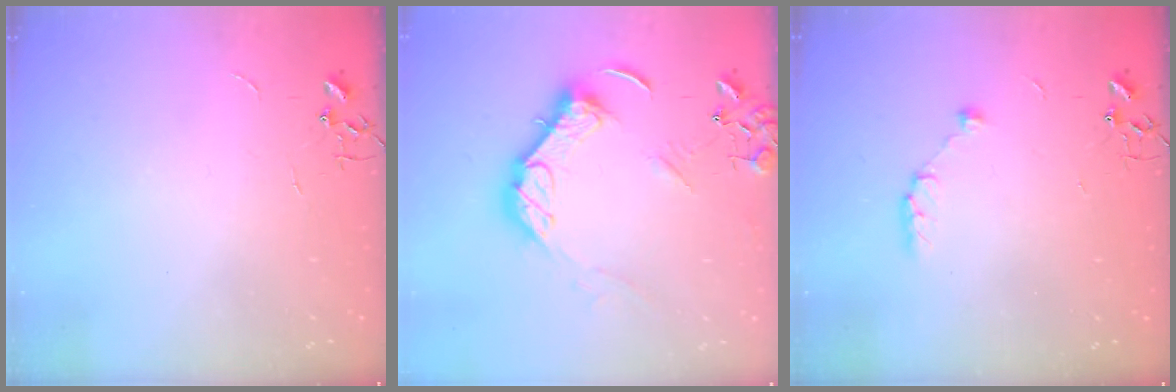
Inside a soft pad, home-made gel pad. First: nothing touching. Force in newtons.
{"total": 15.7, "press": 15.5, "slide": 2.2}
{"total": 6.6, "press": 6.6, "slide": 0.9}